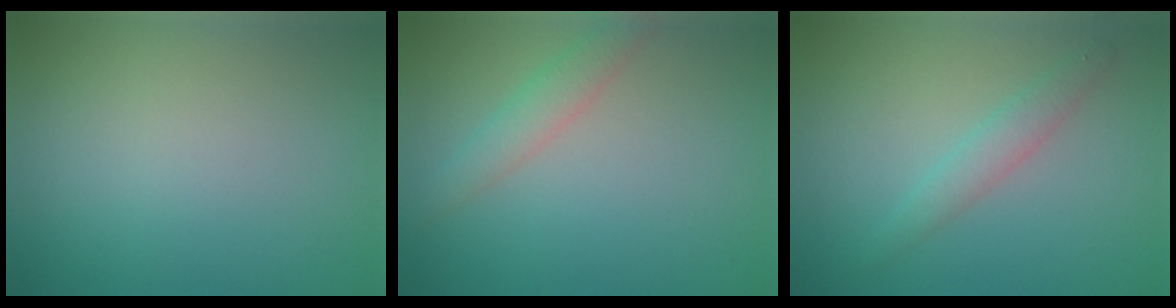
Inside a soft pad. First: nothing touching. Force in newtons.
{"total": 2.2, "press": 2.2, "slide": 0.1}
{"total": 2.0, "press": 2.0, "slide": 0.1}